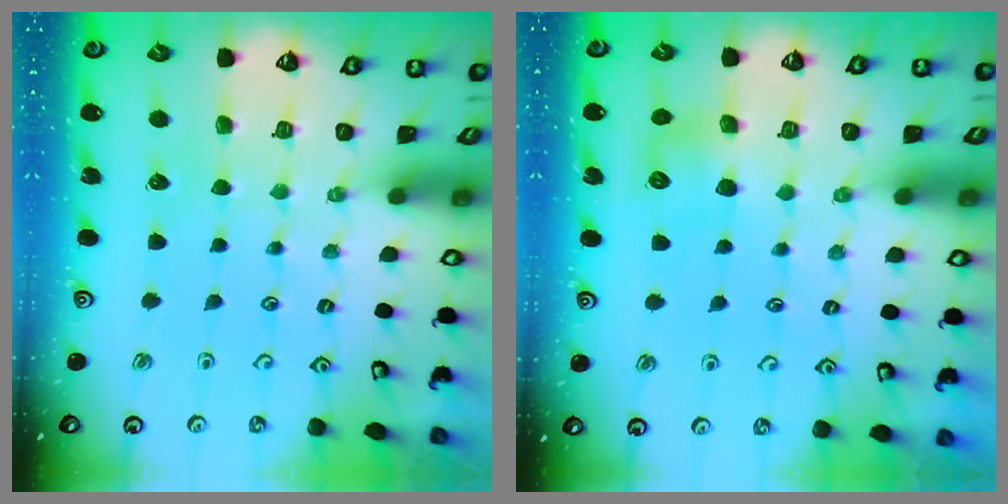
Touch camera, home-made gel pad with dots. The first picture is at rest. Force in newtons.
{"total": 6.8, "press": 6.8, "slide": 0.4}